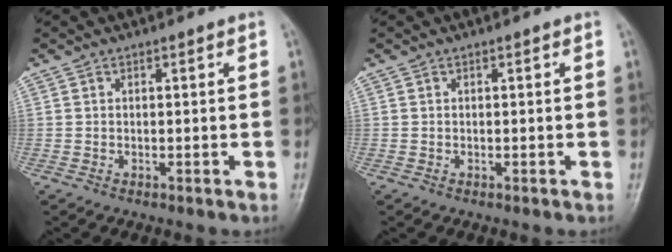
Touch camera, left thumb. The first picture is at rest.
{"total": 0.0}